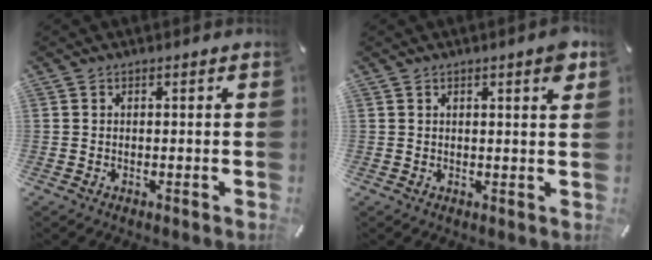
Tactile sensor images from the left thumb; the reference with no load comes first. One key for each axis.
{"total": 3.5, "fx": 1.7, "fy": 0.6, "fz": 3.0, "tx": -0.044, "ty": -0.005, "tz": 0.025}